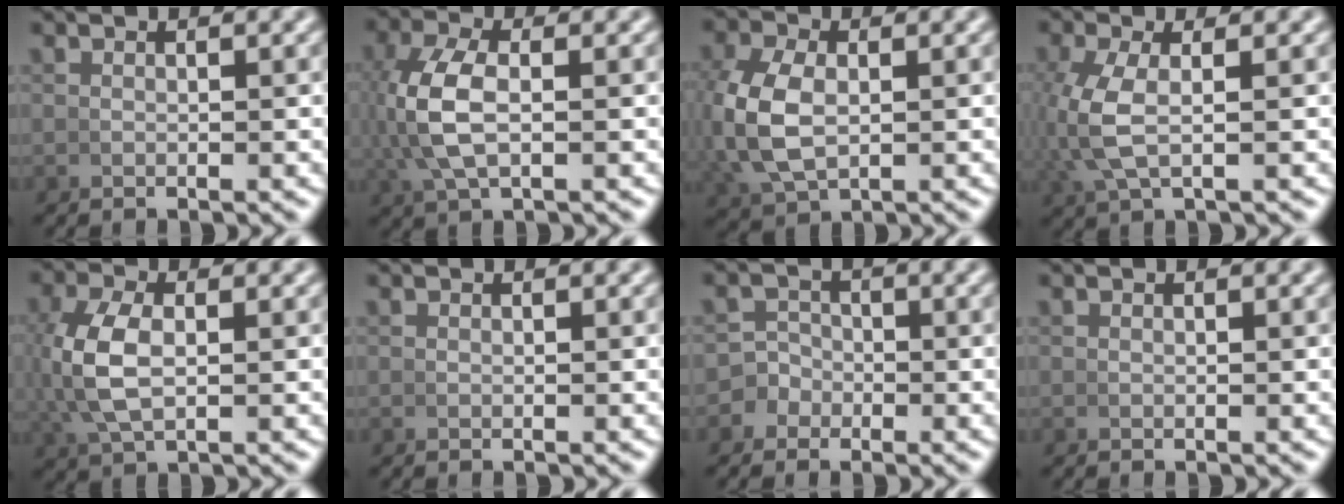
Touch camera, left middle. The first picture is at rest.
{"total": 5.2, "force": [0.4, 2.4, 4.6], "torque": [-0.120, -0.003, 0.016]}
{"total": 5.3, "force": [0.3, 3.6, 3.9], "torque": [-0.121, -0.010, 0.022]}
{"total": 3.7, "force": [0.5, 1.3, 3.4], "torque": [-0.094, -0.002, 0.018]}
{"total": 5.1, "force": [0.4, 2.7, 4.2], "torque": [-0.116, -0.002, 0.017]}
{"total": 0.0}
{"total": 3.7, "force": [-1.4, 3.3, 0.6], "torque": [-0.008, -0.003, -0.031]}
{"total": 0.0}